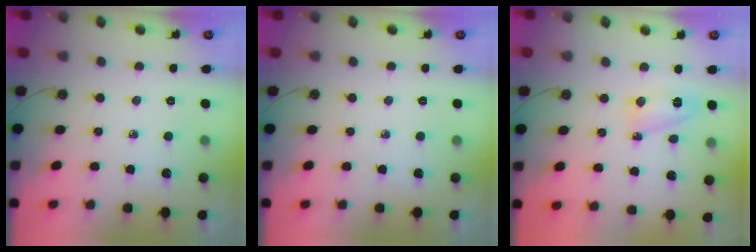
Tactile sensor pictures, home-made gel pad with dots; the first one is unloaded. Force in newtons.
{"total": 0.0}
{"total": 5.2, "press": 5.1, "slide": 1.1}